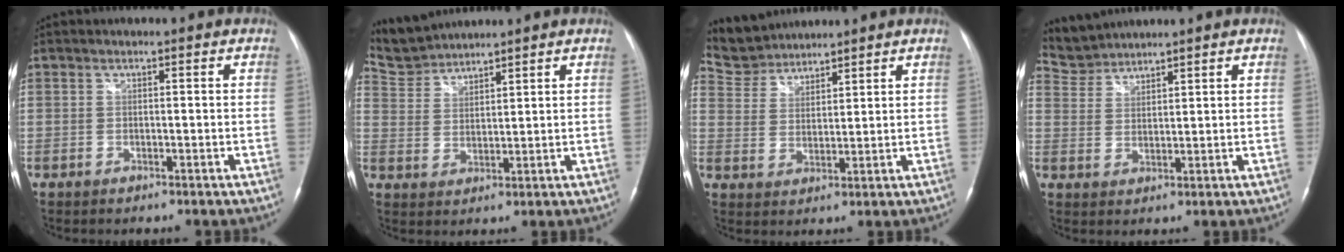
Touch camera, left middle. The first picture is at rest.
{"total": 6.7, "force": [6.7, 0.6, 0.1], "torque": [-0.016, 0.018, 0.141]}
{"total": 7.3, "force": [7.0, 1.8, 0.3], "torque": [-0.018, 0.019, 0.143]}
{"total": 4.7, "force": [4.6, 0.3, -0.8], "torque": [0.003, 0.017, 0.097]}